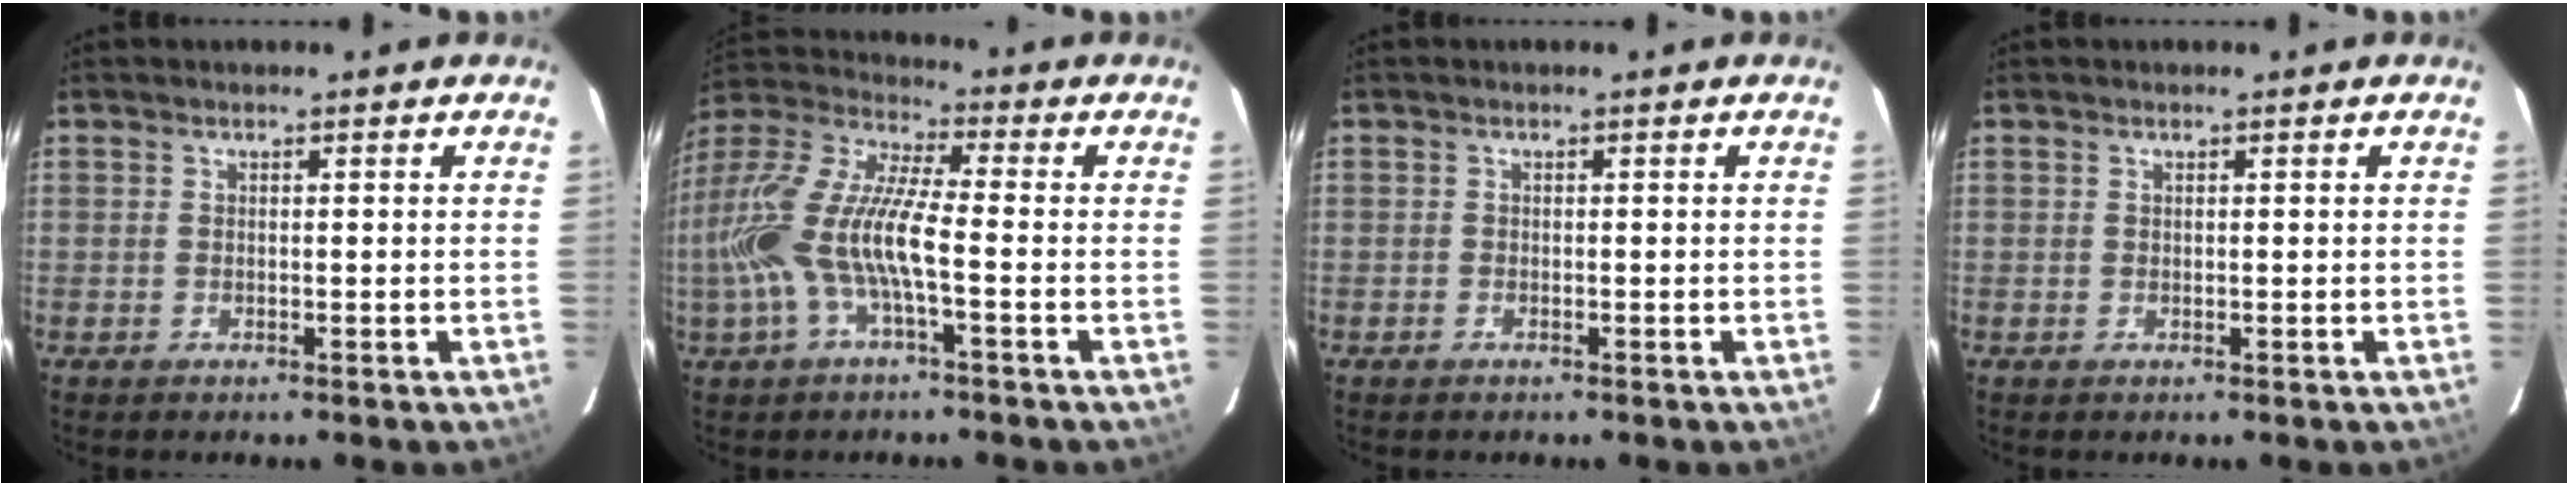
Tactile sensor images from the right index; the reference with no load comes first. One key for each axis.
{"total": 16.7, "fx": -3.2, "fy": 4.0, "fz": 15.9, "tx": -0.318, "ty": -0.003, "tz": -0.065}
{"total": 0.6, "fx": -0.4, "fy": 0.4, "fz": 0.0, "tx": 0.001, "ty": -0.003, "tz": -0.008}
{"total": 0.0}